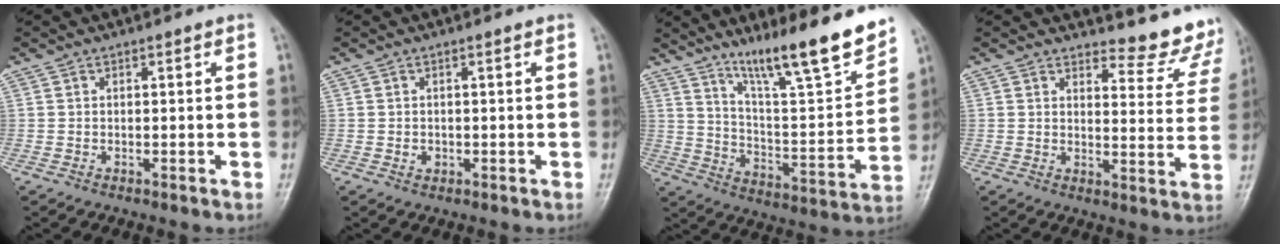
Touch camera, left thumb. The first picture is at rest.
{"total": 1.2, "force": [-0.1, 0.9, 0.7], "torque": [-0.007, 0.000, 0.001]}
{"total": 18.1, "force": [13.6, 2.2, 11.8], "torque": [-0.160, -0.082, 0.228]}
{"total": 9.3, "force": [9.0, 2.1, 1.3], "torque": [0.011, -0.101, 0.093]}